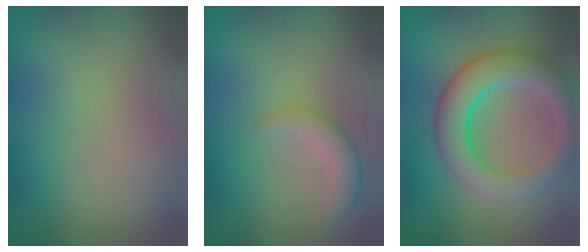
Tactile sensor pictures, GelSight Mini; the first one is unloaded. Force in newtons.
{"total": 2.6, "press": 2.6, "slide": 0.1}
{"total": 7.4, "press": 7.4, "slide": 0.3}